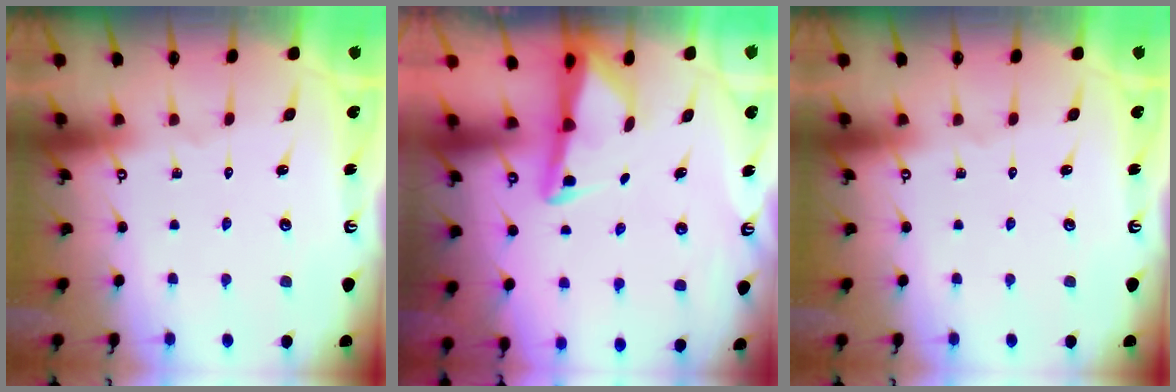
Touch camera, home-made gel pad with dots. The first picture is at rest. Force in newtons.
{"total": 3.0, "press": 3.0, "slide": 0.3}
{"total": 0.0}